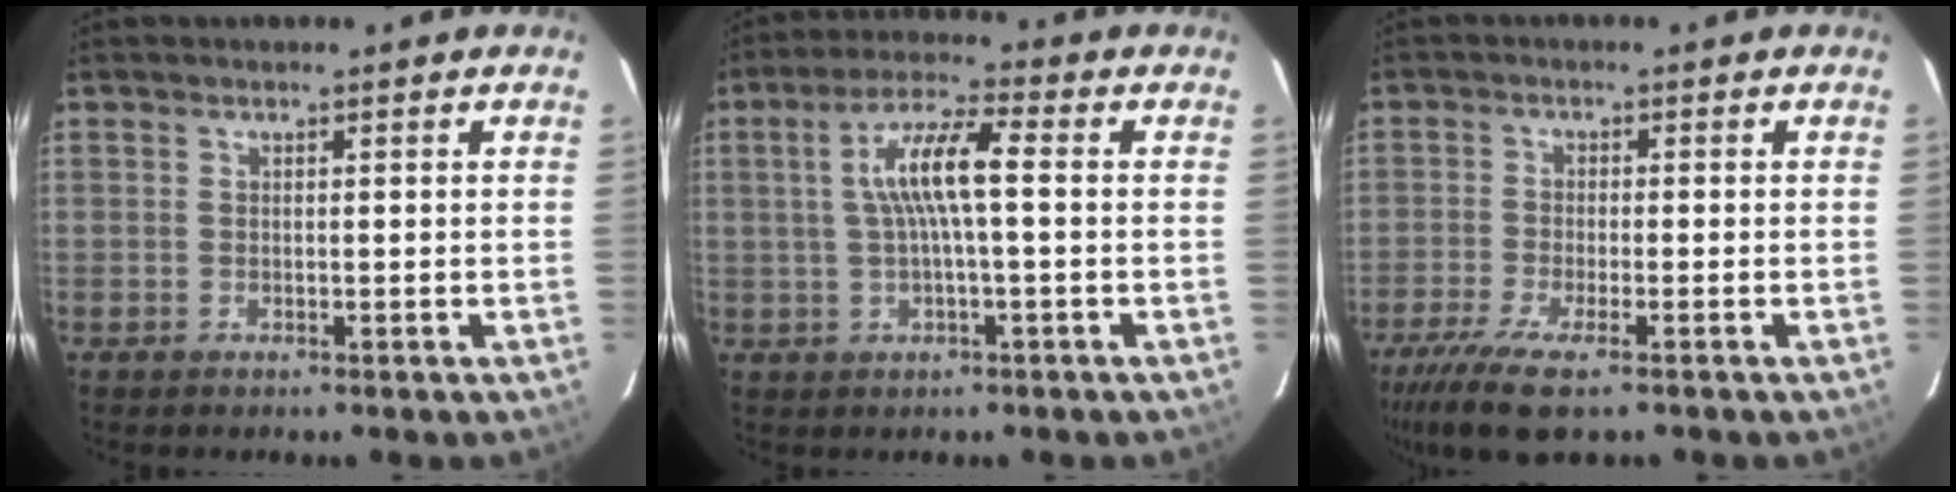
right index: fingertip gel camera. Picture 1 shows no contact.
{"total": 8.3, "force": [0.5, 1.1, 8.2], "torque": [-0.157, 0.012, 0.010]}
{"total": 9.9, "force": [-6.9, 2.1, 6.8], "torque": [-0.164, -0.040, -0.130]}